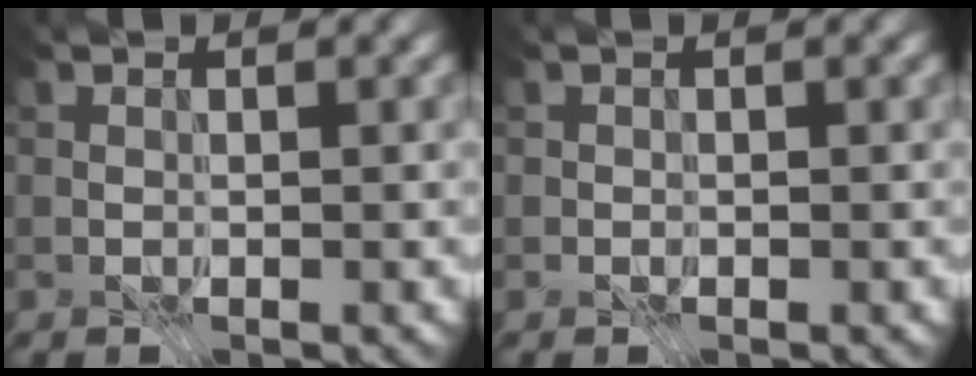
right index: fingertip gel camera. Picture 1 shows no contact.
{"total": 0.0}